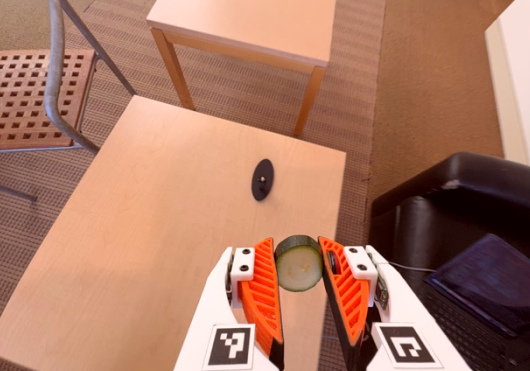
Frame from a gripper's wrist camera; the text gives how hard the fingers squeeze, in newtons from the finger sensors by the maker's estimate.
{"total": 8.9, "left": 9.0, "right": 8.8}